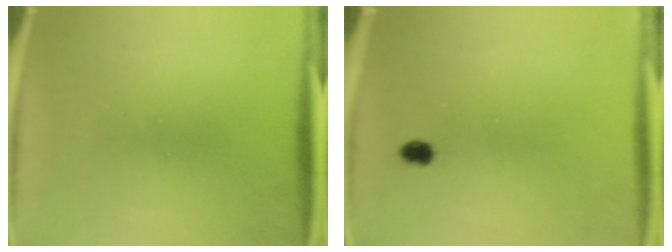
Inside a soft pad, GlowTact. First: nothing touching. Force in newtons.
{"total": 1.9}